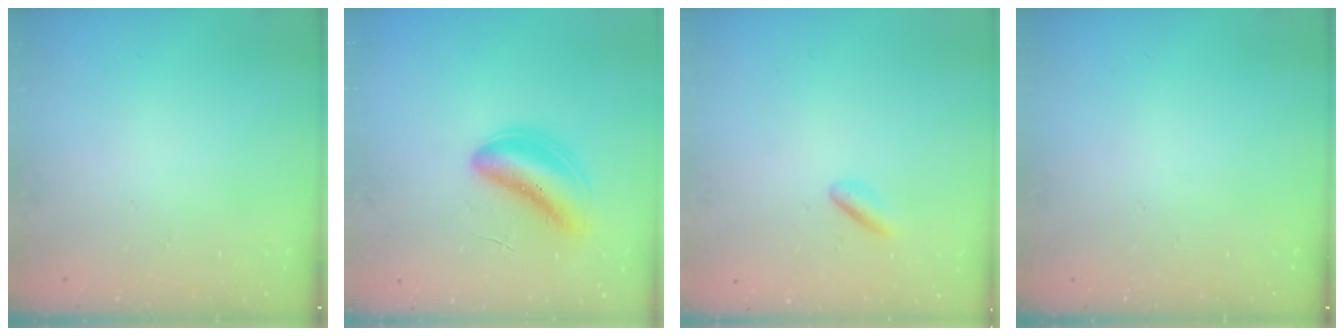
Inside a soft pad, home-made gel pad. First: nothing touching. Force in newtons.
{"total": 6.0, "press": 5.5, "slide": 2.5}
{"total": 0.8, "press": 0.5, "slide": 0.6}
{"total": 0.0}